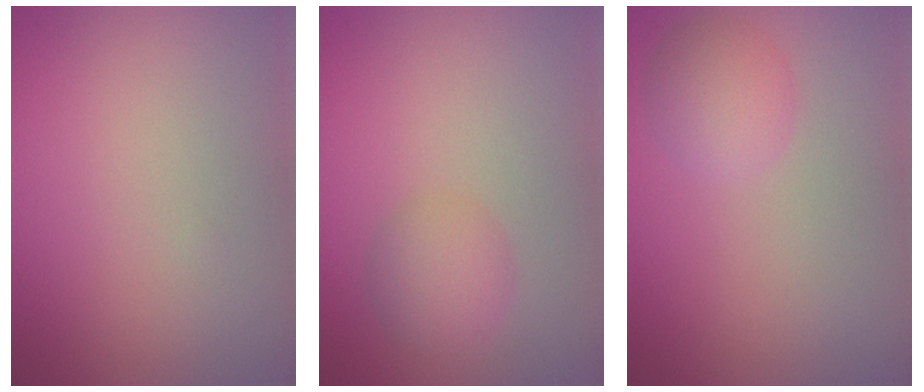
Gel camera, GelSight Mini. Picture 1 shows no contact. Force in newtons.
{"total": 2.6, "press": 2.6, "slide": 0.0}
{"total": 2.7, "press": 2.7, "slide": 0.2}